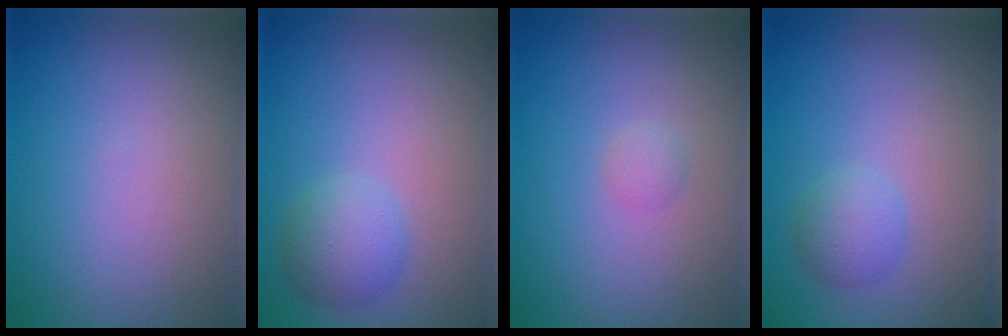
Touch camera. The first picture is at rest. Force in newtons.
{"total": 3.2, "press": 3.2, "slide": 0.2}
{"total": 0.9, "press": 0.8, "slide": 0.1}
{"total": 2.3, "press": 2.3, "slide": 0.1}